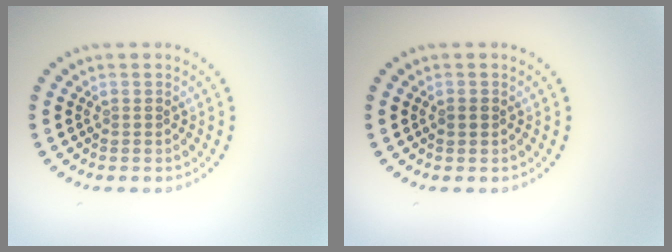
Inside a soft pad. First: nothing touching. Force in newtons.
{"total": 0.7, "press": 0.7, "slide": 0.1}